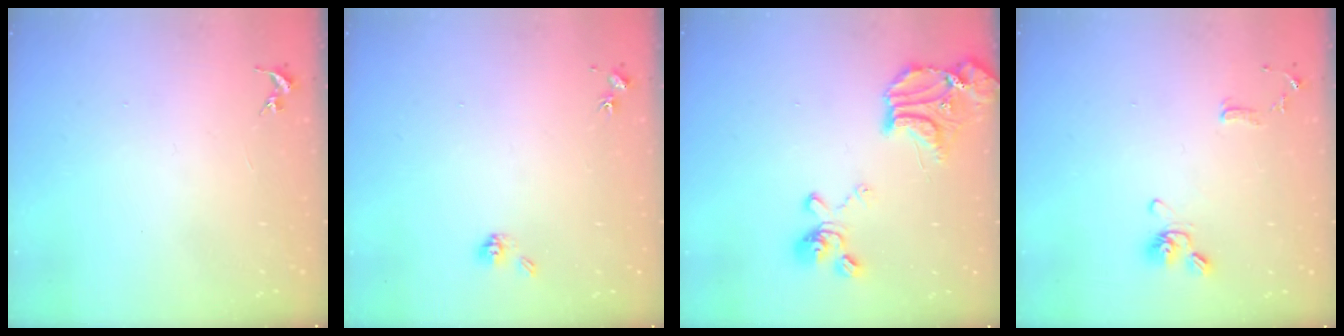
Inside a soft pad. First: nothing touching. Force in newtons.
{"total": 5.0, "press": 4.6, "slide": 1.7}
{"total": 19.3, "press": 19.2, "slide": 2.2}
{"total": 10.8, "press": 10.6, "slide": 1.9}